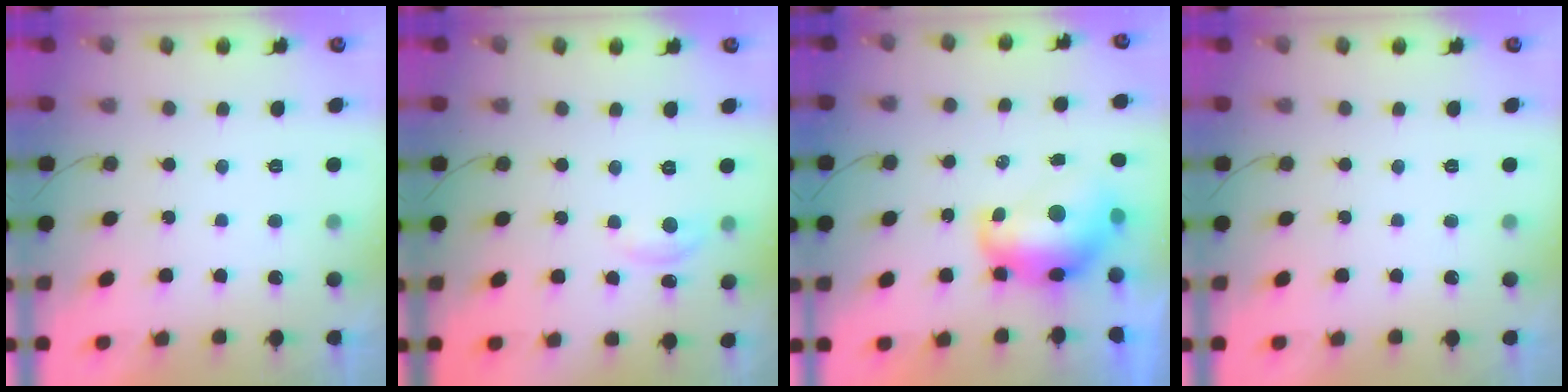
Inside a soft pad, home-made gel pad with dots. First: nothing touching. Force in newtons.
{"total": 4.4, "press": 4.4, "slide": 0.5}
{"total": 10.5, "press": 10.5, "slide": 1.1}
{"total": 0.0}